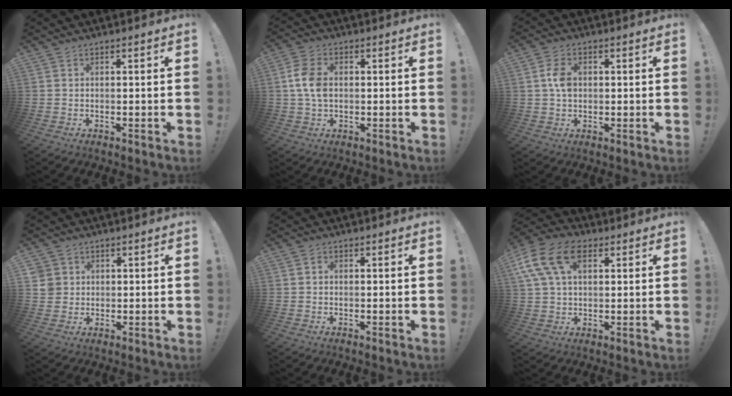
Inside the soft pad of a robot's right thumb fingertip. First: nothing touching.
{"total": 8.3, "force": [0.3, 5.7, 6.0], "torque": [-0.118, 0.006, 0.005]}
{"total": 5.5, "force": [0.5, 3.9, 3.8], "torque": [-0.067, 0.004, 0.009]}
{"total": 4.2, "force": [1.2, 3.9, 0.9], "torque": [-0.018, 0.003, 0.026]}
{"total": 0.5, "force": [-0.3, 0.3, 0.3], "torque": [-0.004, 0.001, -0.005]}
{"total": 14.8, "force": [5.5, 9.1, 10.3], "torque": [-0.205, -0.006, 0.106]}